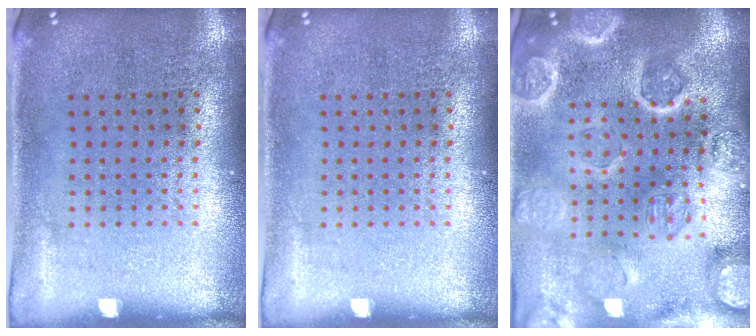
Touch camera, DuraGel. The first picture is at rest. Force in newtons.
{"total": 0.0}
{"total": 4.6, "press": 4.1, "slide": 2.0}